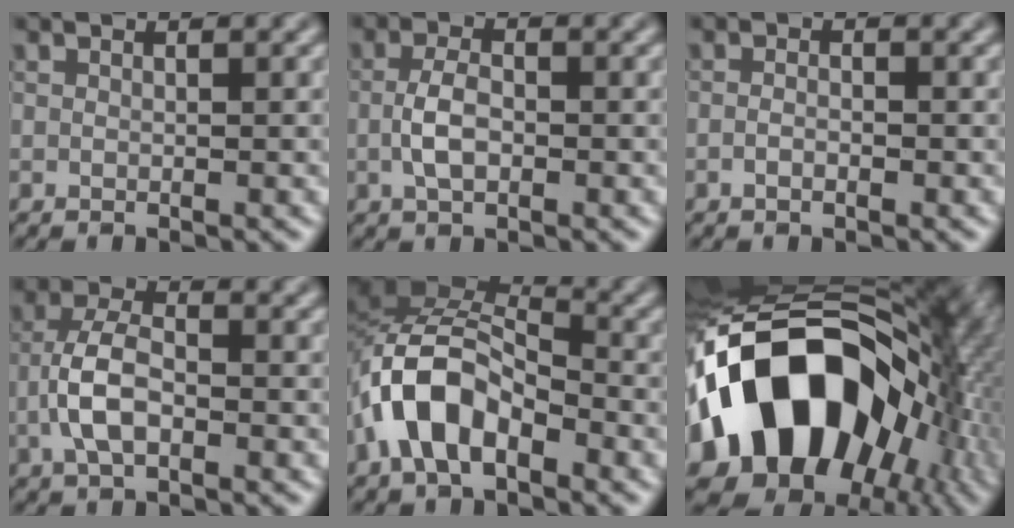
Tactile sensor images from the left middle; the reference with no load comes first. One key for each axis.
{"total": 2.8, "fx": -0.5, "fy": 1.5, "fz": 2.3, "tx": -0.049, "ty": 0.002, "tz": -0.014}
{"total": 1.0, "fx": -0.5, "fy": 0.5, "fz": 0.7, "tx": -0.014, "ty": 0.000, "tz": -0.012}
{"total": 4.2, "fx": -1.3, "fy": 2.0, "fz": 3.4, "tx": -0.069, "ty": 0.006, "tz": -0.033}
{"total": 8.0, "fx": -3.4, "fy": 4.6, "fz": 5.6, "tx": -0.105, "ty": 0.011, "tz": -0.074}
{"total": 18.3, "fx": -4.0, "fy": 13.3, "fz": 12.0, "tx": -0.194, "ty": -0.004, "tz": -0.071}